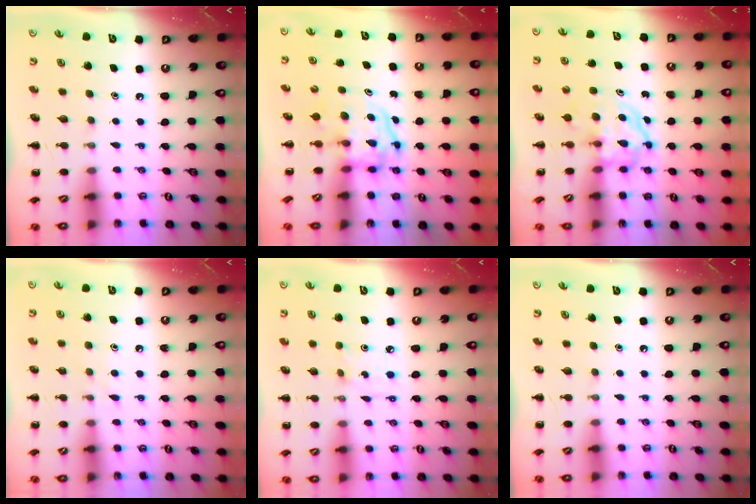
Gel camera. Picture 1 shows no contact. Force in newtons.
{"total": 3.9, "press": 3.9, "slide": 0.6}
{"total": 3.9, "press": 3.9, "slide": 0.5}
{"total": 3.5, "press": 3.3, "slide": 1.3}
{"total": 2.5, "press": 2.4, "slide": 0.8}
{"total": 0.0}